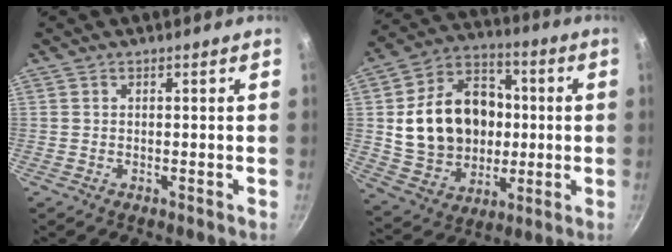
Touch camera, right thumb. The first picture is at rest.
{"total": 21.3, "force": [0.8, 16.6, 13.3], "torque": [-0.193, 0.025, 0.024]}